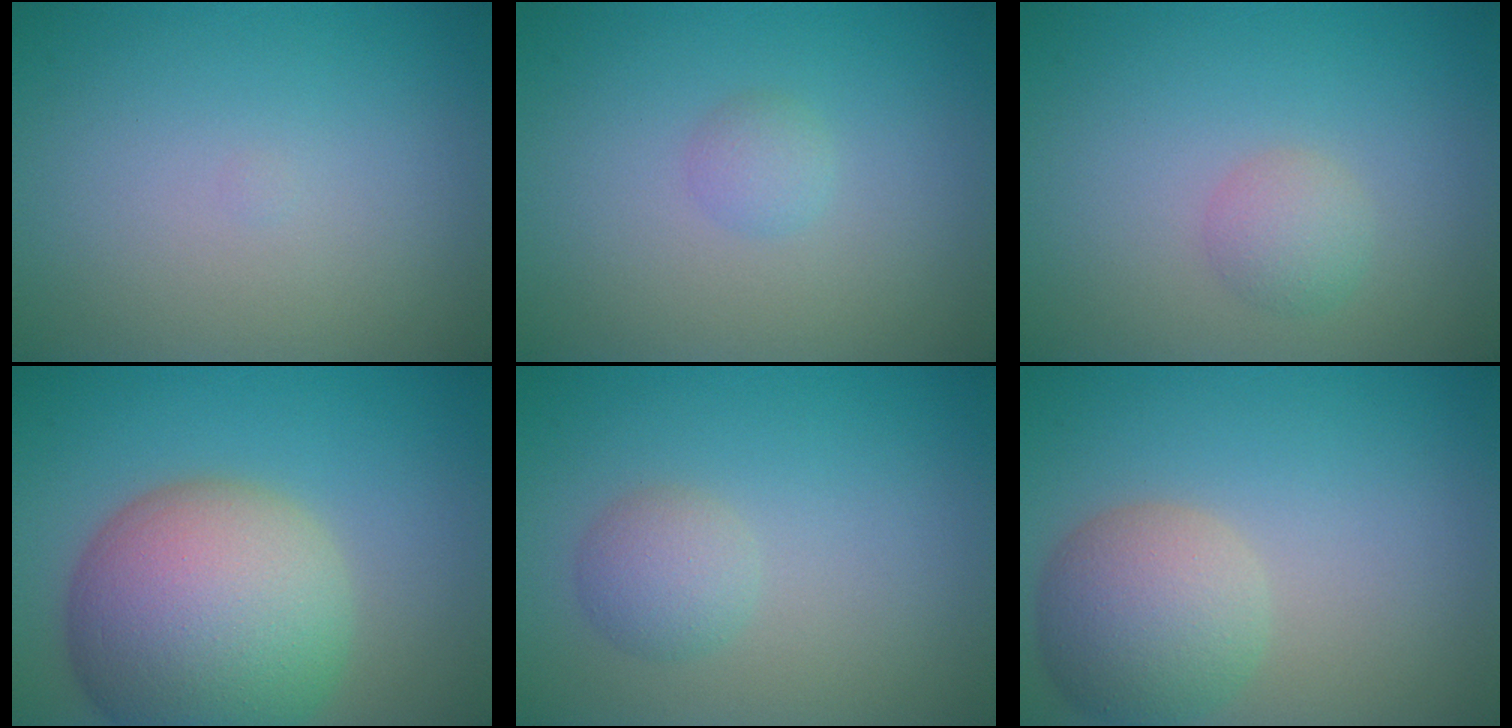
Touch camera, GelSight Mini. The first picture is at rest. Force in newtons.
{"total": 1.1, "press": 1.1, "slide": 0.1}
{"total": 1.8, "press": 1.8, "slide": 0.0}
{"total": 12.8, "press": 12.7, "slide": 0.7}
{"total": 2.2, "press": 2.2, "slide": 0.1}
{"total": 5.4, "press": 5.4, "slide": 0.5}